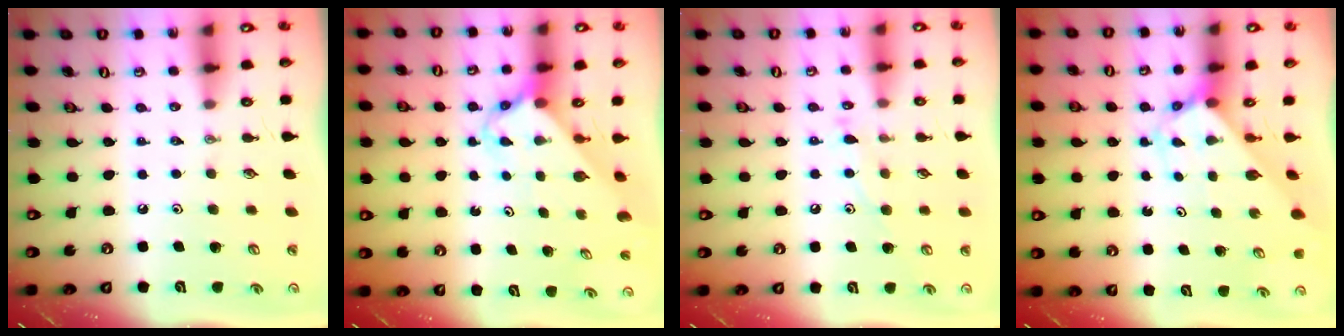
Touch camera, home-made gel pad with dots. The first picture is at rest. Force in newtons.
{"total": 2.9, "press": 2.9, "slide": 0.2}
{"total": 7.9, "press": 7.9, "slide": 0.6}
{"total": 2.6, "press": 2.6, "slide": 0.2}